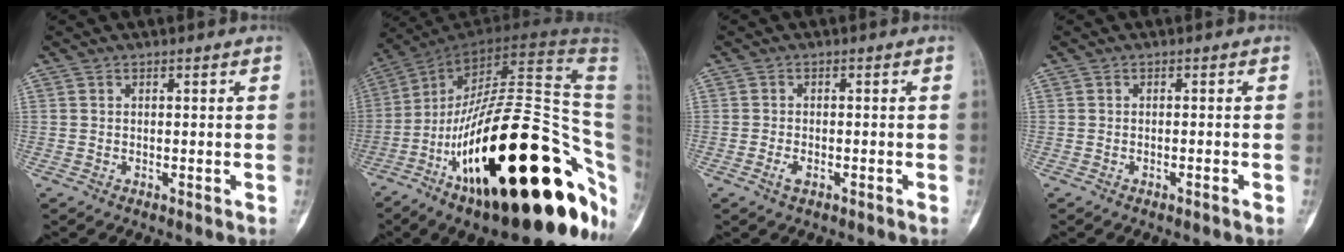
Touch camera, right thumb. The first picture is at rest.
{"total": 40.2, "force": [-11.1, 14.5, 35.9], "torque": [-0.460, 0.083, -0.167]}
{"total": 1.8, "force": [-0.9, 0.9, 1.3], "torque": [-0.032, 0.003, -0.018]}
{"total": 0.7, "force": [-0.4, 0.0, 0.5], "torque": [-0.014, 0.003, -0.004]}